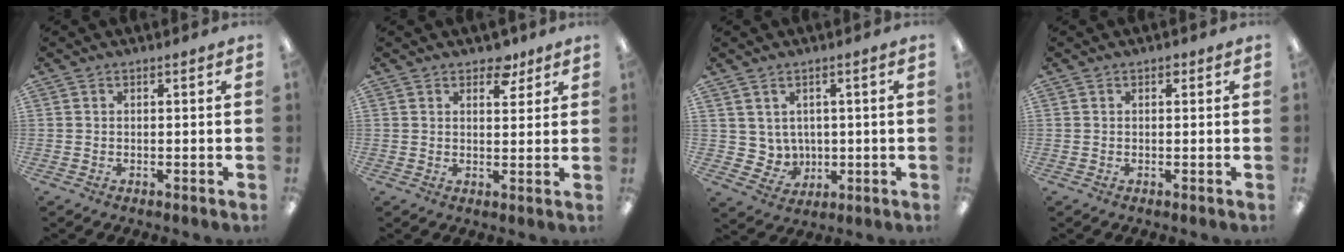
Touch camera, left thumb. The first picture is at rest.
{"total": 5.6, "force": [4.1, 3.1, 2.4], "torque": [-0.008, -0.021, 0.065]}
{"total": 5.1, "force": [2.8, 4.2, -0.2], "torque": [-0.013, -0.015, 0.057]}
{"total": 0.8, "force": [0.4, 0.5, 0.4], "torque": [-0.001, 0.000, 0.005]}